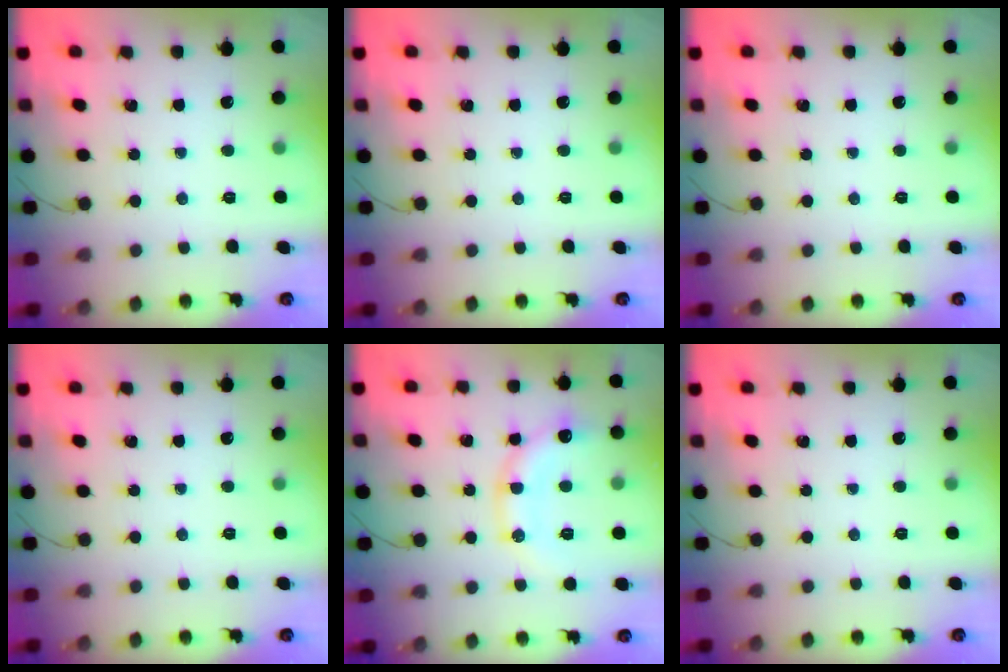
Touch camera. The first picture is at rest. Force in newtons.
{"total": 0.0}
{"total": 0.0}
{"total": 0.0}
{"total": 12.1, "press": 12.0, "slide": 1.6}
{"total": 0.0}